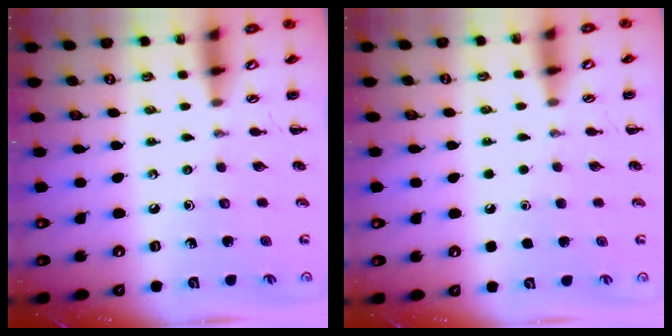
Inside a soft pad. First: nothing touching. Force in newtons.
{"total": 1.6, "press": 1.6, "slide": 0.1}